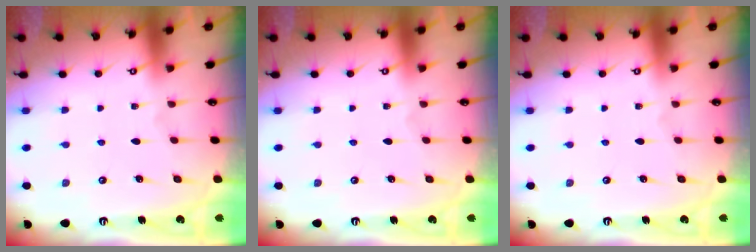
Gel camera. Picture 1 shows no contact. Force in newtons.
{"total": 0.0}
{"total": 0.0}